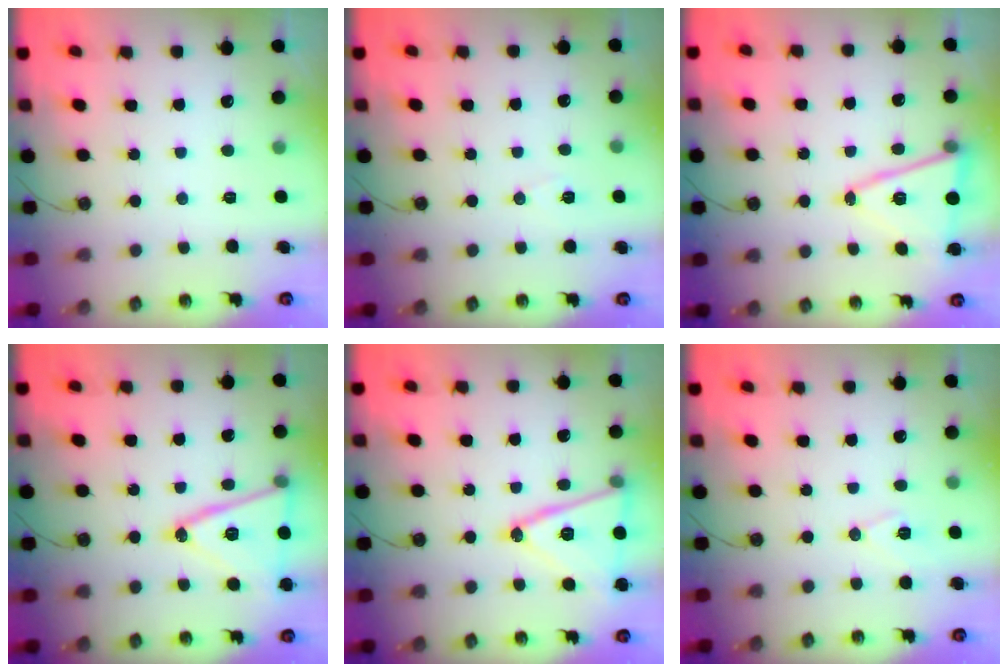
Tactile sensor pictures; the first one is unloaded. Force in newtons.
{"total": 5.6, "press": 4.0, "slide": 3.9}
{"total": 13.1, "press": 12.6, "slide": 3.7}
{"total": 17.6, "press": 17.3, "slide": 3.5}
{"total": 17.6, "press": 17.3, "slide": 3.4}
{"total": 7.3, "press": 6.4, "slide": 3.5}